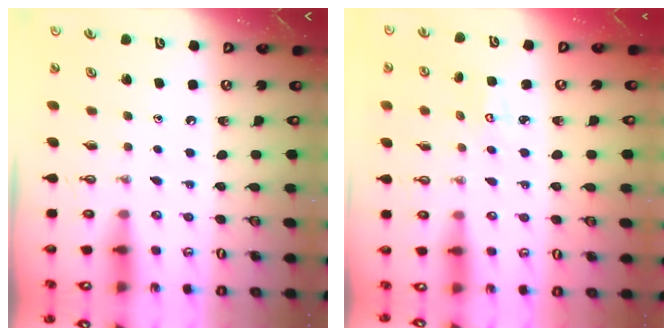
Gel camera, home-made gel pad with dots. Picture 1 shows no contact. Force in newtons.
{"total": 2.8, "press": 2.8, "slide": 0.3}